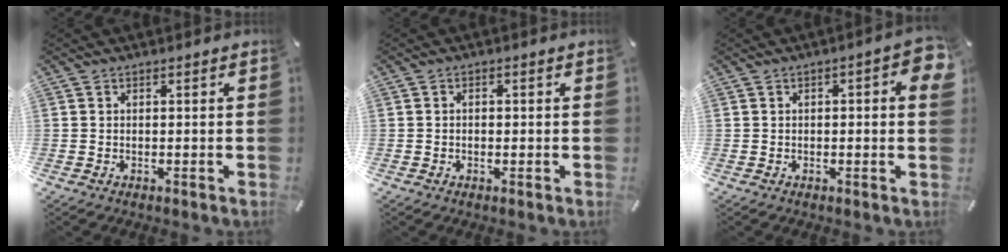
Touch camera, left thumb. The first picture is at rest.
{"total": 1.1, "force": [-0.3, 0.8, 0.7], "torque": [-0.013, 0.003, -0.007]}
{"total": 4.6, "force": [0.3, 1.7, 4.3], "torque": [-0.052, 0.001, 0.000]}